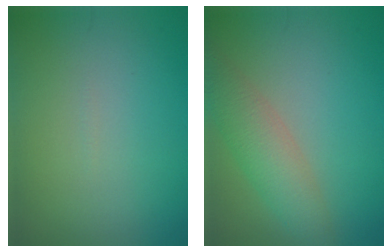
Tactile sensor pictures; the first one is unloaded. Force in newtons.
{"total": 4.1, "press": 4.1, "slide": 0.0}